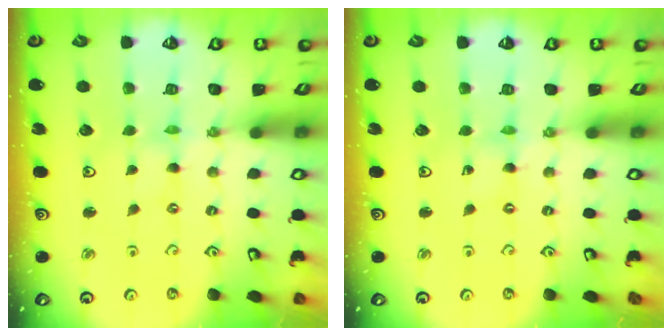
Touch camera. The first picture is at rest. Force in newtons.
{"total": 0.5, "press": 0.5, "slide": 0.1}